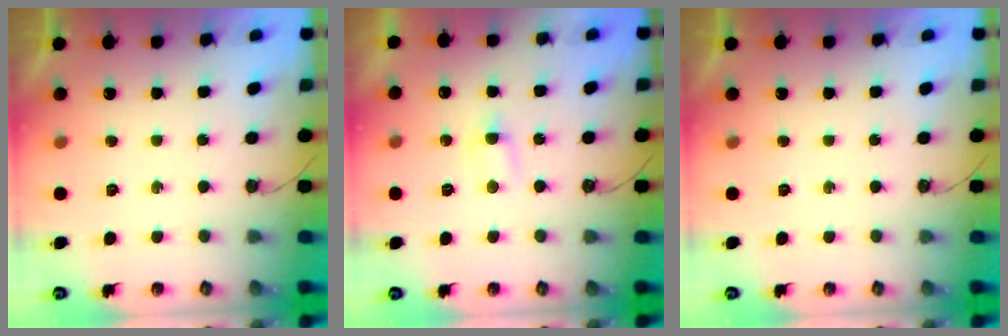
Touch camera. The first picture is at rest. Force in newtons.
{"total": 2.6, "press": 2.5, "slide": 0.3}
{"total": 0.0}